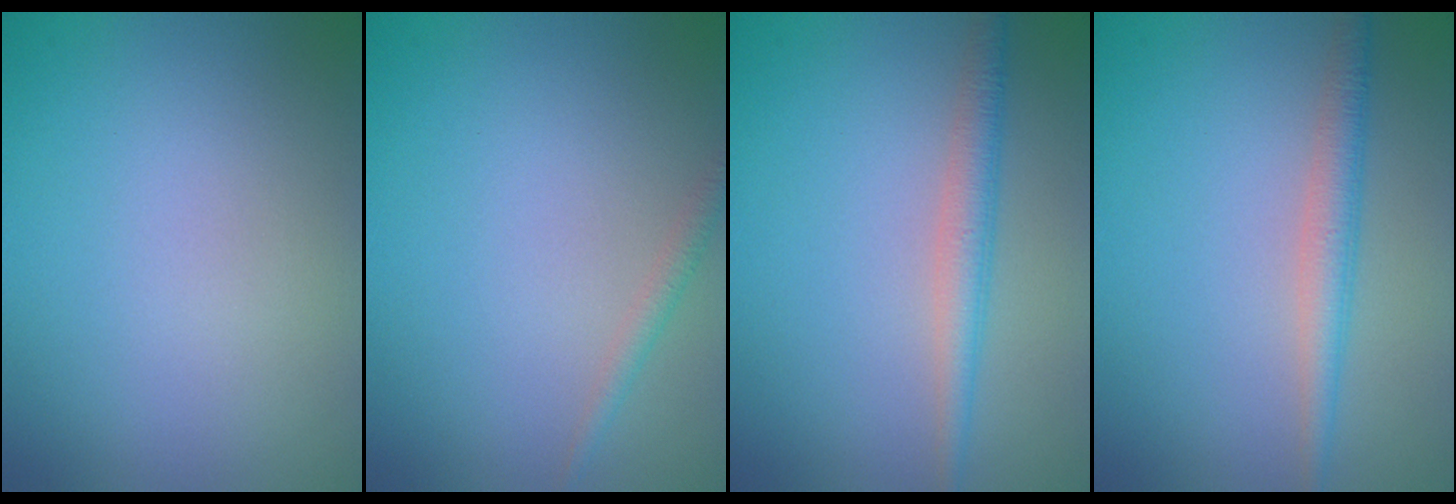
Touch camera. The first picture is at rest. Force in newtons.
{"total": 1.2, "press": 1.2, "slide": 0.0}
{"total": 2.5, "press": 2.5, "slide": 0.0}
{"total": 2.5, "press": 2.5, "slide": 0.0}